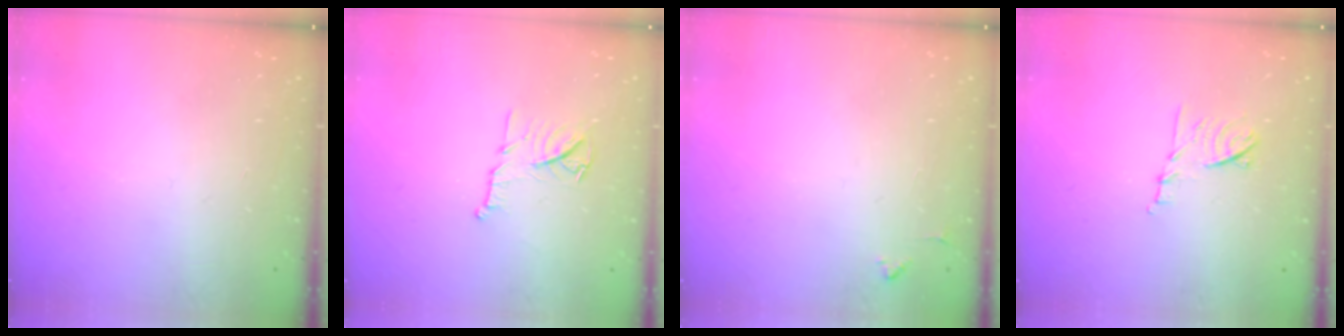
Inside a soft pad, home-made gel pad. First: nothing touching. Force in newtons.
{"total": 11.0, "press": 11.0, "slide": 0.1}
{"total": 4.1, "press": 4.0, "slide": 0.6}
{"total": 8.2, "press": 8.2, "slide": 0.8}